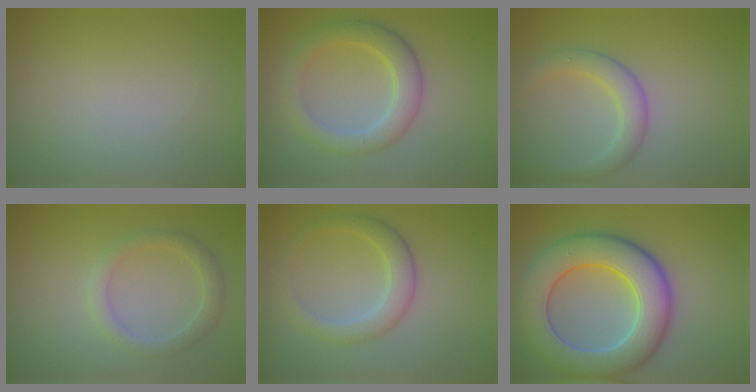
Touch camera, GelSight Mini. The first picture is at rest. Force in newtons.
{"total": 4.0, "press": 3.9, "slide": 0.4}
{"total": 2.8, "press": 2.8, "slide": 0.2}
{"total": 2.1, "press": 2.1, "slide": 0.1}
{"total": 2.9, "press": 2.9, "slide": 0.1}
{"total": 9.9, "press": 9.8, "slide": 0.7}